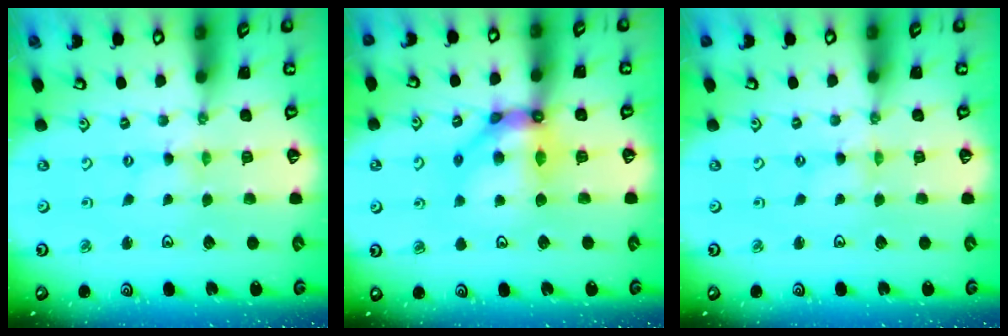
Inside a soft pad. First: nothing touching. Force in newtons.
{"total": 12.3, "press": 12.3, "slide": 1.2}
{"total": 0.0}